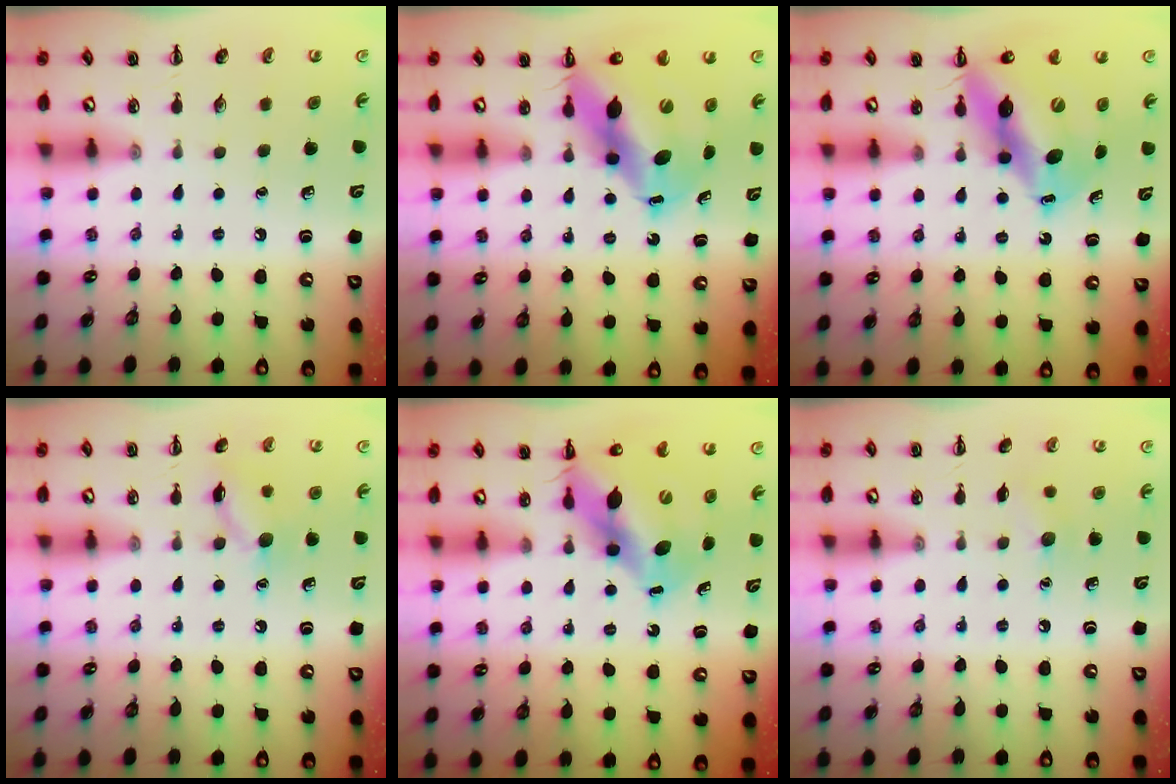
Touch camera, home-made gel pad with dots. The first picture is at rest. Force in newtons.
{"total": 12.7, "press": 12.2, "slide": 3.6}
{"total": 15.3, "press": 14.5, "slide": 4.7}
{"total": 9.4, "press": 9.4, "slide": 0.4}
{"total": 12.1, "press": 11.6, "slide": 3.3}
{"total": 5.8, "press": 5.7, "slide": 1.5}